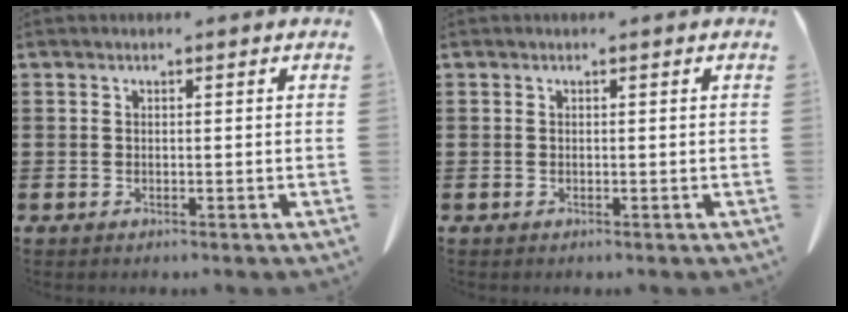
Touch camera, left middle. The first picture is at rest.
{"total": 0.0}